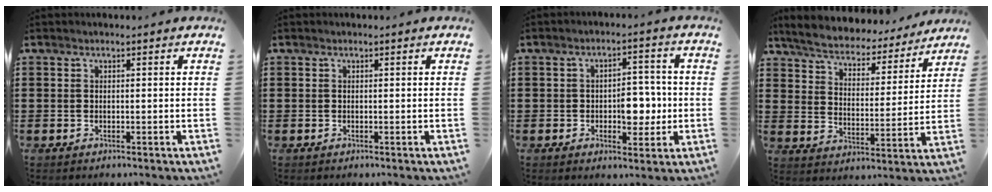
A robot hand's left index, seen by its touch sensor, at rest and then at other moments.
{"total": 0.0}
{"total": 5.9, "force": [-0.8, 3.4, 4.8], "torque": [-0.073, 0.002, -0.019]}
{"total": 5.2, "force": [5.2, 0.5, 0.8], "torque": [-0.043, -0.038, 0.085]}